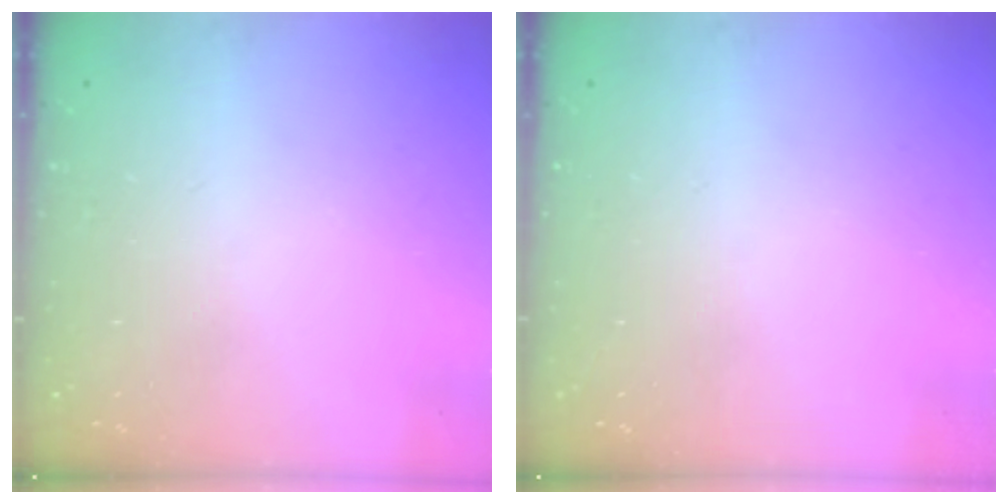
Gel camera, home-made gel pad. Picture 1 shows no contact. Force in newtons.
{"total": 0.0}